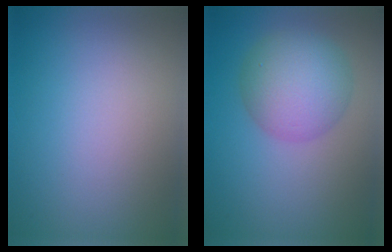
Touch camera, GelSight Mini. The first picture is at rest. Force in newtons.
{"total": 6.3, "press": 6.3, "slide": 0.1}